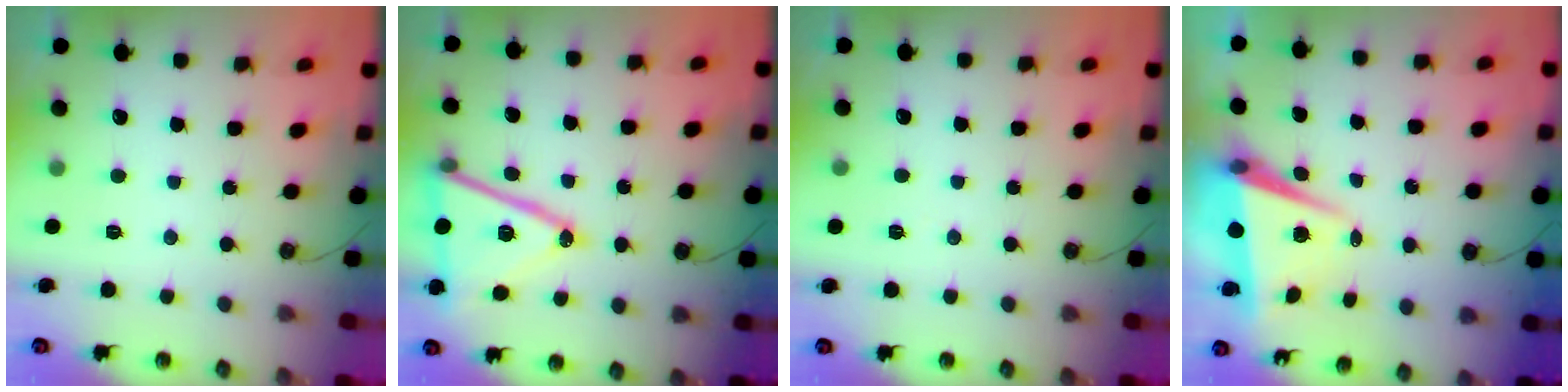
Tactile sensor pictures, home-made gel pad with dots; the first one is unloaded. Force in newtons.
{"total": 18.5, "press": 18.2, "slide": 3.5}
{"total": 3.9, "press": 1.8, "slide": 3.5}
{"total": 6.9, "press": 6.8, "slide": 1.1}